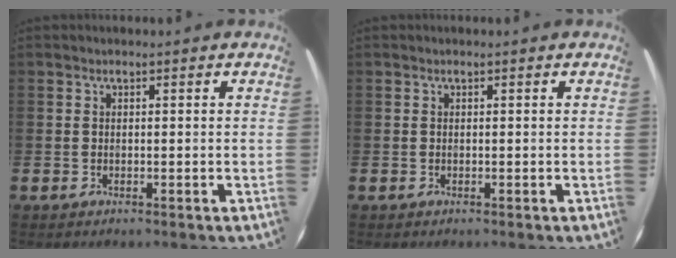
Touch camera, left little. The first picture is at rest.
{"total": 0.0}